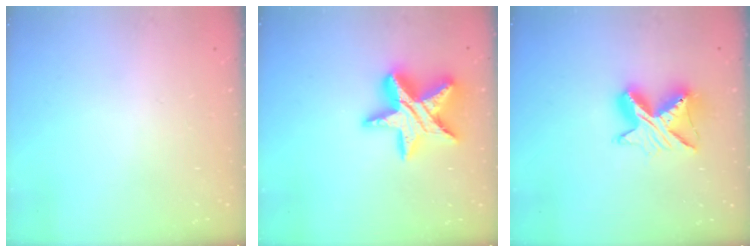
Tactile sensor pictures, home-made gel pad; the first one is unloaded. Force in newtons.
{"total": 19.6, "press": 19.6, "slide": 1.3}
{"total": 10.2, "press": 10.2, "slide": 0.6}